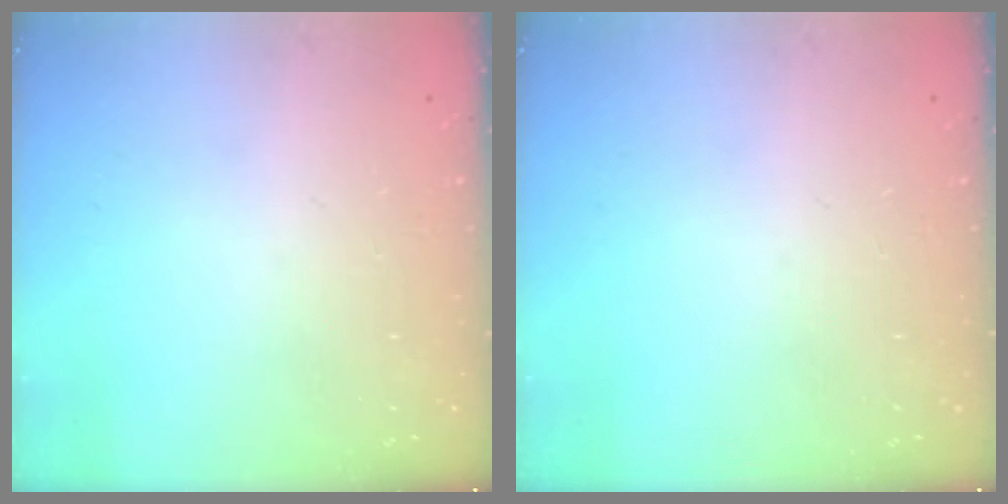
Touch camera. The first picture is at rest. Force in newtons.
{"total": 0.0}